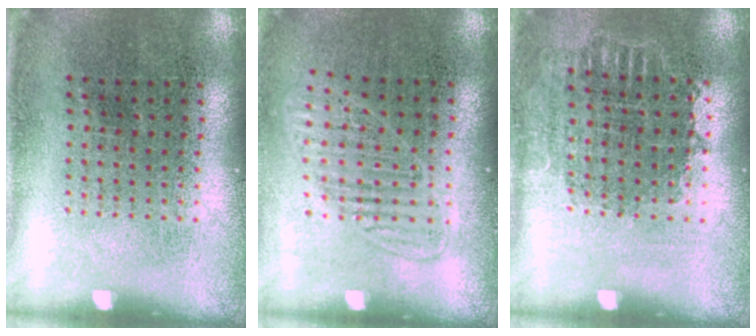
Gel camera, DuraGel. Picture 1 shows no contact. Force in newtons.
{"total": 1.3, "press": 1.2, "slide": 0.7}
{"total": 0.9, "press": 0.8, "slide": 0.2}